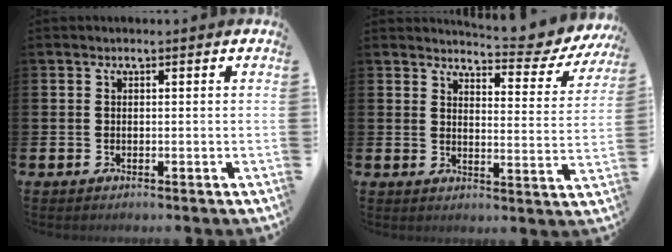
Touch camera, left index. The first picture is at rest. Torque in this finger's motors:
{"motor_torque": [0.26, -0.35, 0.50, 0.03]}